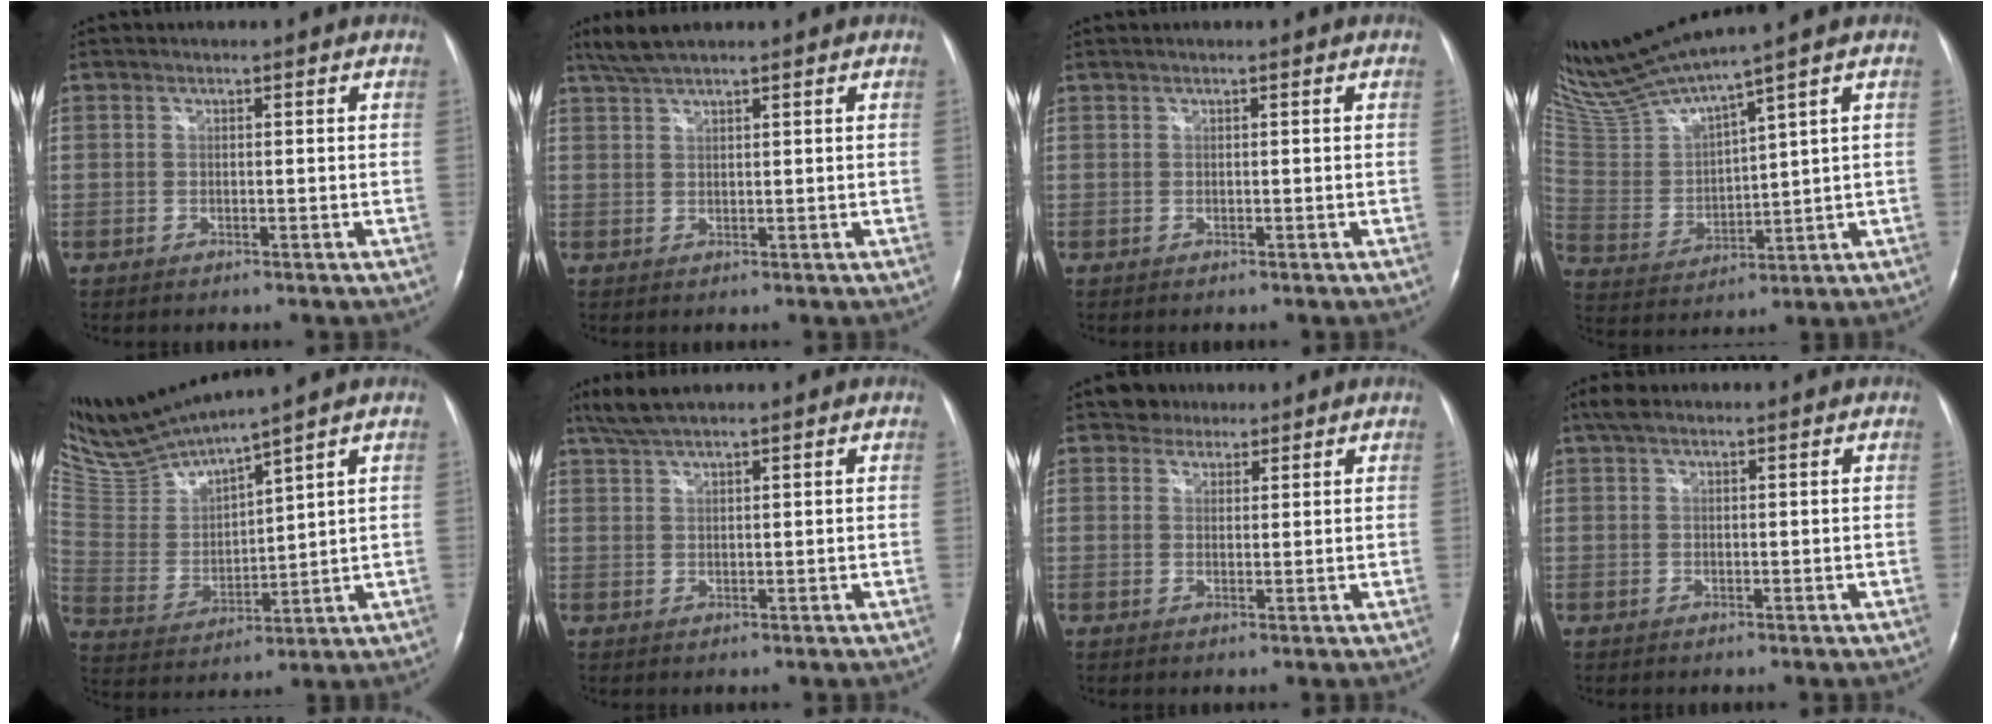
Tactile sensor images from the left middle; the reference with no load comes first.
{"total": 3.8, "force": [3.3, 0.2, 1.9], "torque": [-0.047, 0.012, 0.068]}
{"total": 0.0}
{"total": 13.8, "force": [12.3, -1.2, 6.1], "torque": [-0.138, -0.010, 0.254]}
{"total": 12.4, "force": [11.5, -0.8, 4.3], "torque": [-0.103, -0.005, 0.240]}
{"total": 4.1, "force": [3.5, 0.3, 2.2], "torque": [-0.053, 0.013, 0.072]}
{"total": 2.9, "force": [2.3, 1.8, -0.2], "torque": [0.004, 0.009, 0.033]}
{"total": 2.3, "force": [1.6, 0.9, 1.4], "torque": [-0.031, 0.024, 0.031]}